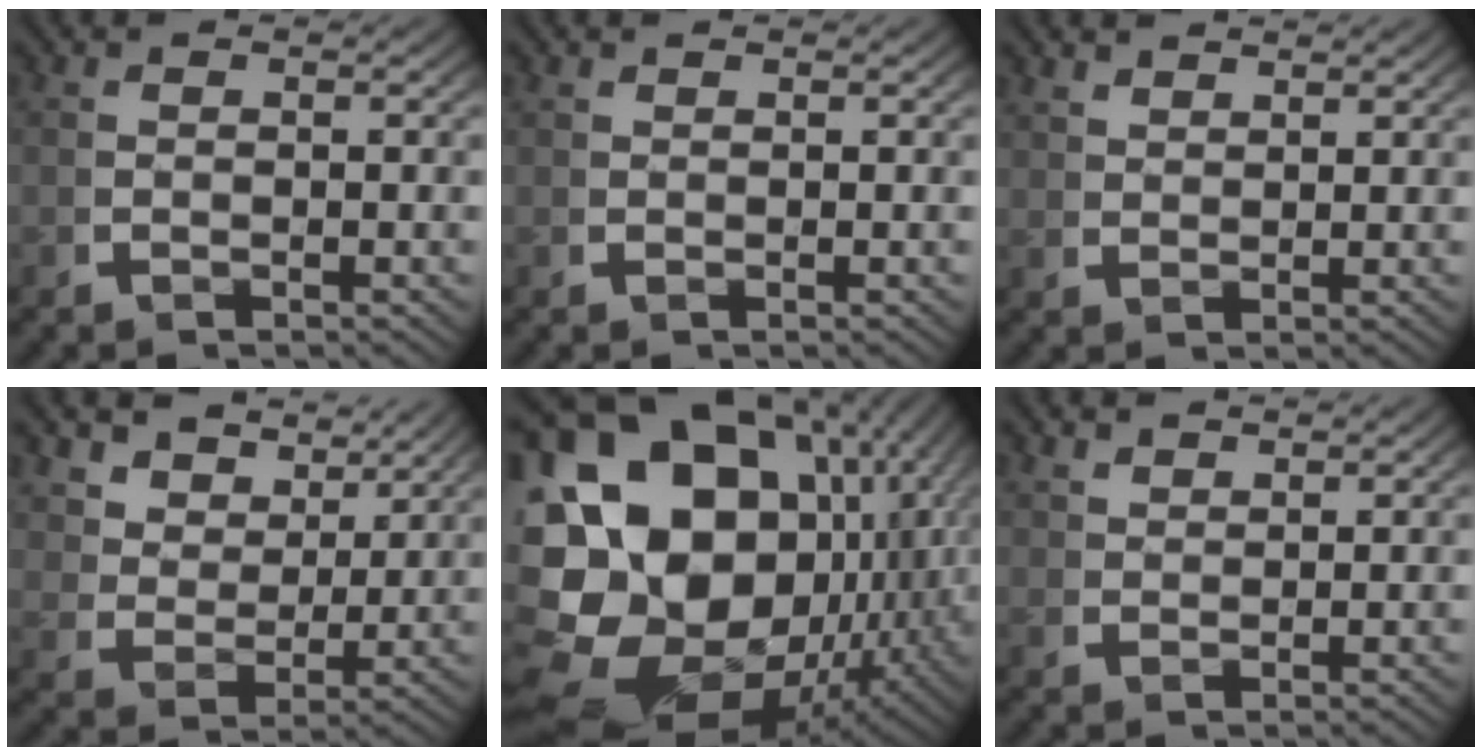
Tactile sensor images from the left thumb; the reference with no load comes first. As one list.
[{"total": 0.7, "force": [0.6, -0.1, -0.2], "torque": [0.002, -0.004, 0.019]}, {"total": 2.4, "force": [2.4, 0.0, 0.0], "torque": [0.004, 0.003, 0.052]}, {"total": 6.3, "force": [4.1, 3.6, 3.2], "torque": [-0.067, -0.006, 0.072]}, {"total": 26.2, "force": [-1.3, 19.2, 17.8], "torque": [-0.368, -0.082, 0.001]}, {"total": 2.7, "force": [2.7, 0.2, 0.1], "torque": [0.002, 0.003, 0.056]}]